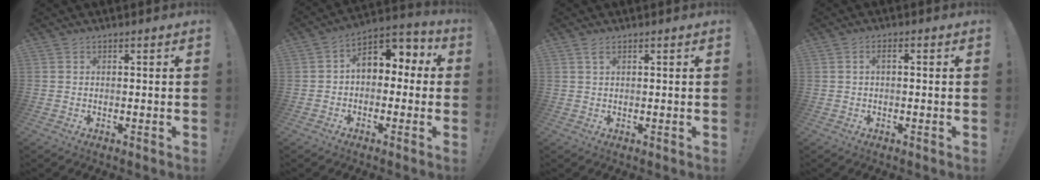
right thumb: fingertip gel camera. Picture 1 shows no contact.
{"total": 8.7, "force": [1.4, 6.5, 5.6], "torque": [-0.079, 0.004, 0.032]}
{"total": 1.7, "force": [1.0, 0.6, 1.3], "torque": [-0.019, -0.001, 0.015]}
{"total": 2.1, "force": [-0.3, 0.7, 1.9], "torque": [-0.039, 0.008, -0.005]}